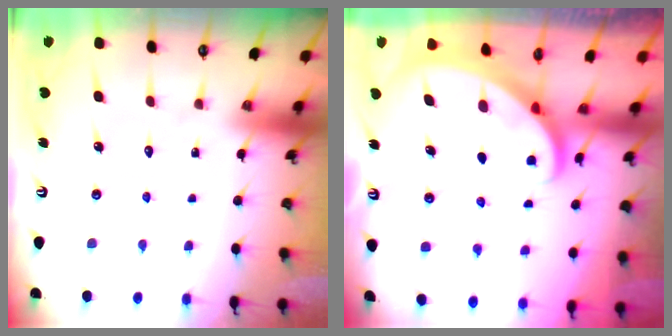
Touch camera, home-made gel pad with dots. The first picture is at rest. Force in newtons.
{"total": 2.6, "press": 2.6, "slide": 0.3}